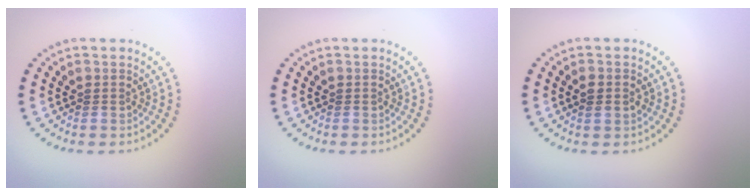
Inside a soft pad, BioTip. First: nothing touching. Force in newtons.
{"total": 0.0}
{"total": 1.4, "press": 1.4, "slide": 0.3}